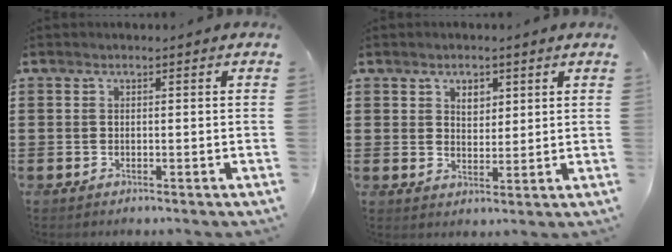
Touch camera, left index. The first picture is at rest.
{"total": 3.0, "force": [2.1, 1.8, 1.3], "torque": [-0.016, 0.000, 0.034]}